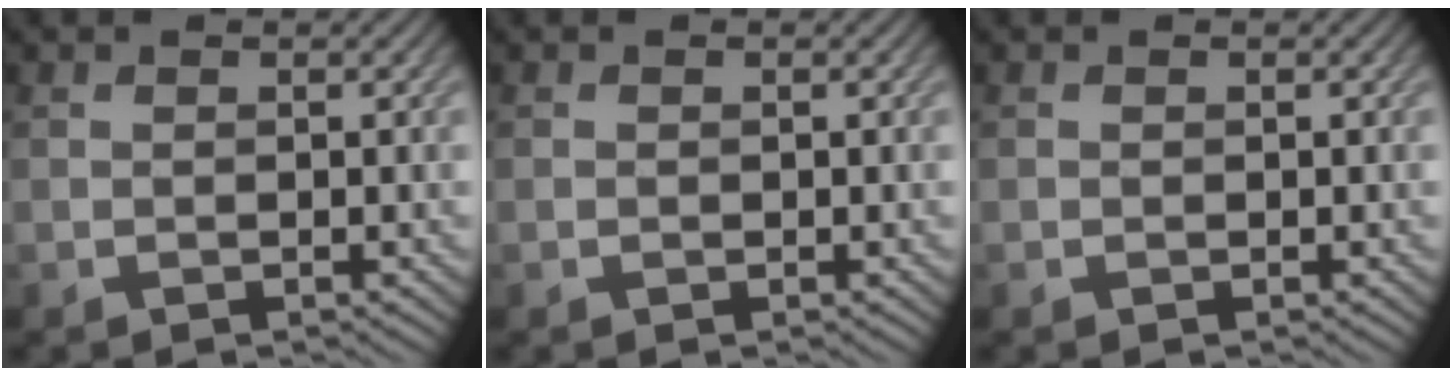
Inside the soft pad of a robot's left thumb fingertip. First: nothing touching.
{"total": 0.0}
{"total": 0.0}